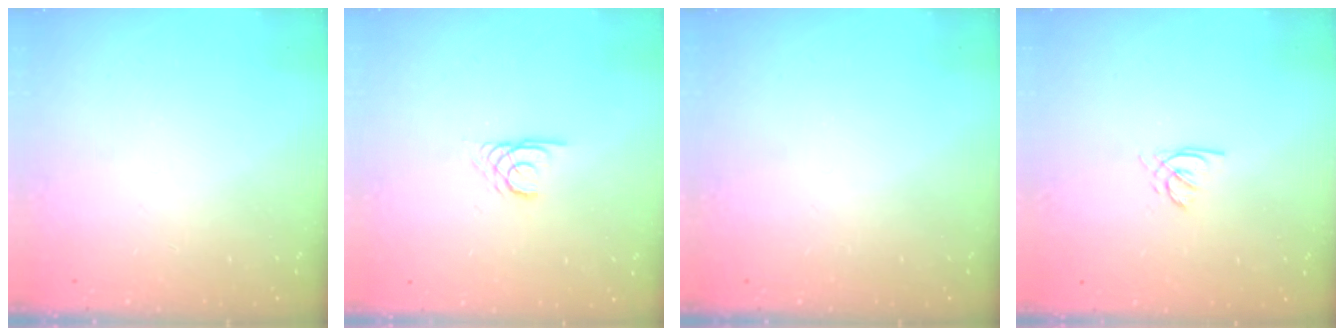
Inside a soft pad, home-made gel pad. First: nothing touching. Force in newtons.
{"total": 2.2, "press": 2.2, "slide": 0.1}
{"total": 0.0}
{"total": 1.4, "press": 1.4, "slide": 0.2}